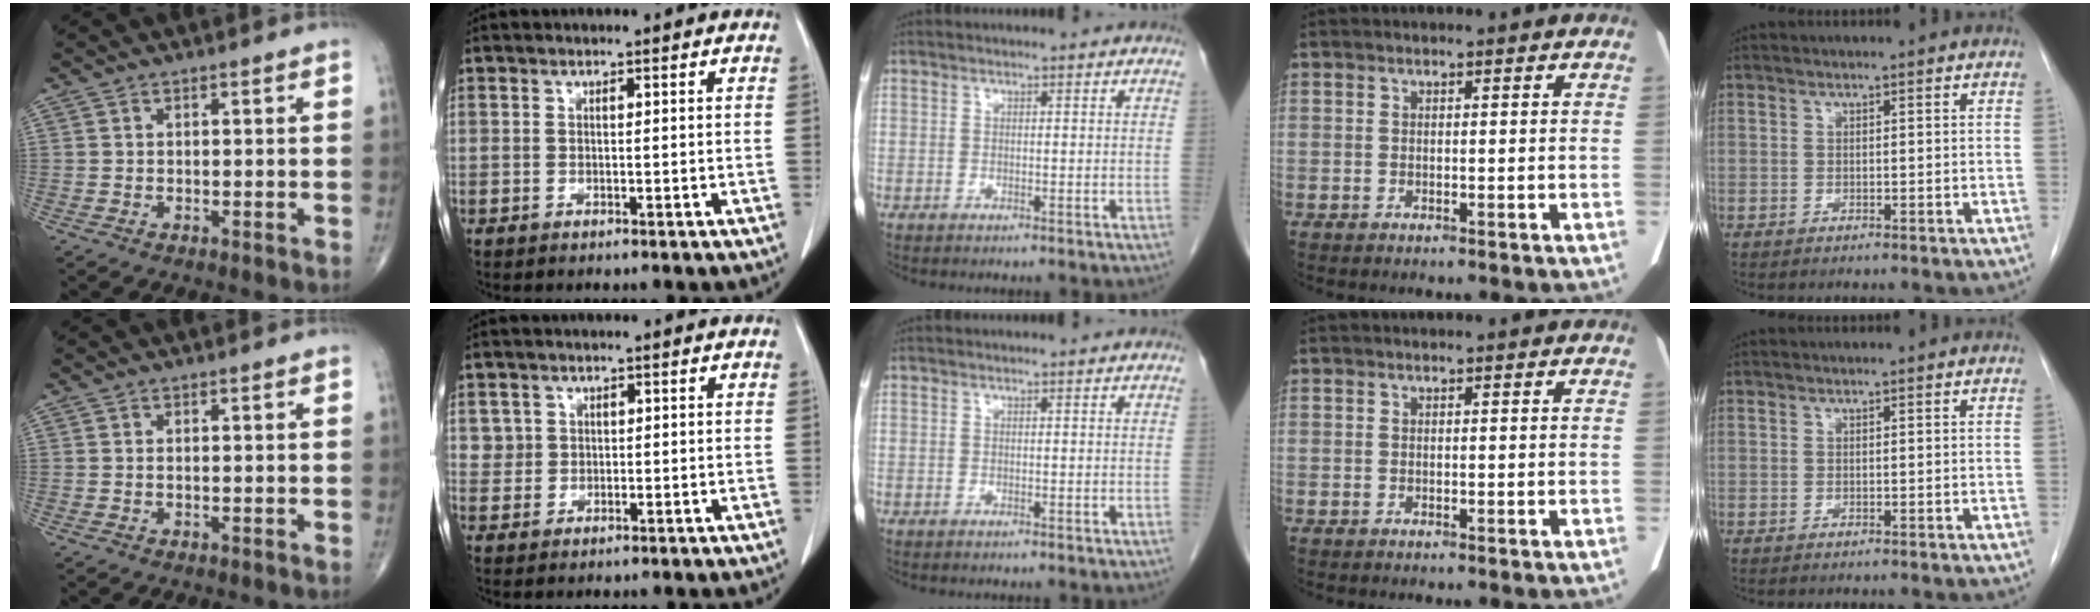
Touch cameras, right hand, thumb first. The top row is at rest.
{"index": {"total": 2.3, "force": [0.7, 2.2, -0.1], "torque": [0.021, 0.003, 0.008]}}